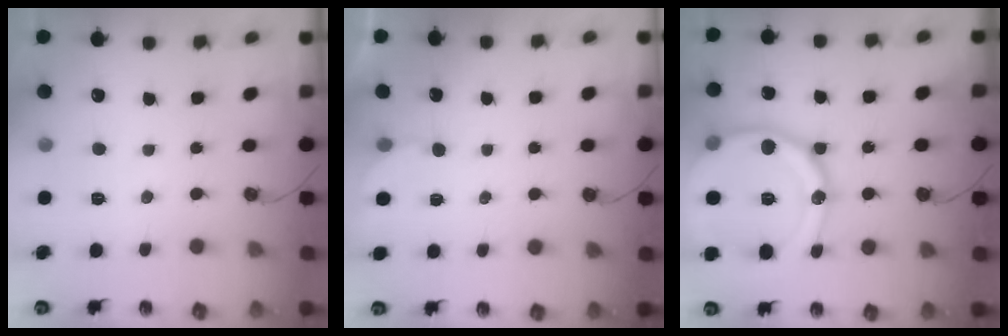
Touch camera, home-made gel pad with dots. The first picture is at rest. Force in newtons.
{"total": 1.6, "press": 1.6, "slide": 0.0}
{"total": 21.9, "press": 21.8, "slide": 2.3}